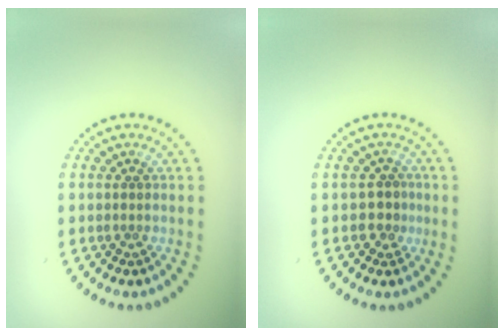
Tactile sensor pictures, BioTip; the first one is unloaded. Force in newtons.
{"total": 1.7, "press": 1.5, "slide": 0.8}